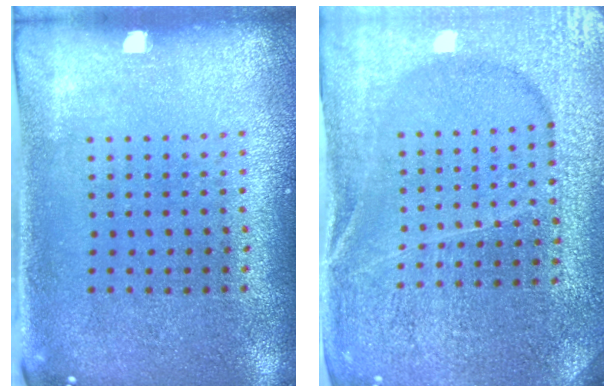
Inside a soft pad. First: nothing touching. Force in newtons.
{"total": 4.2, "press": 4.0, "slide": 1.3}